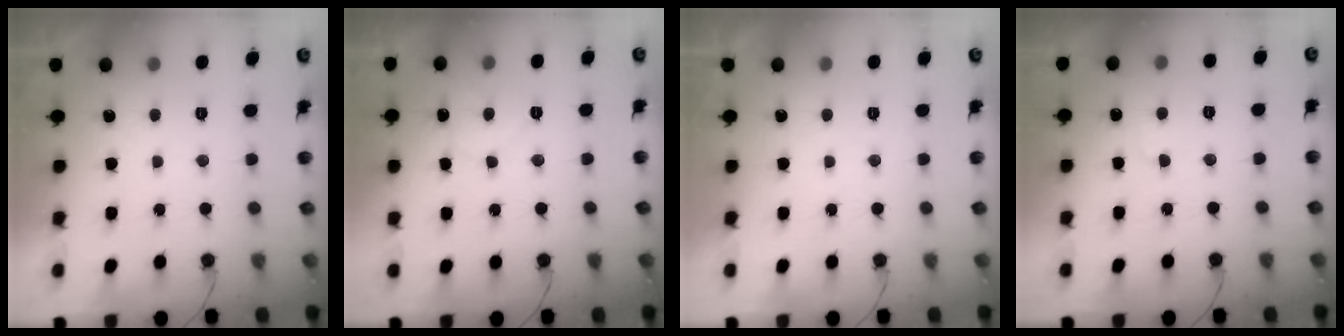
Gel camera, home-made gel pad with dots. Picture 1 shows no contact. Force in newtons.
{"total": 5.6, "press": 5.6, "slide": 0.4}
{"total": 1.9, "press": 1.9, "slide": 0.0}
{"total": 2.4, "press": 2.4, "slide": 0.2}